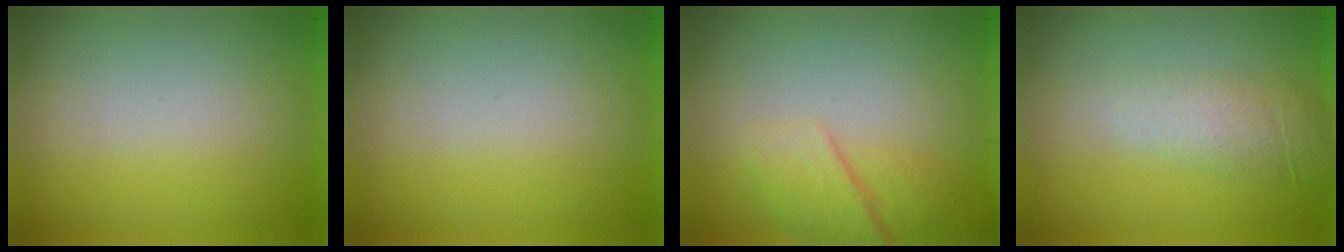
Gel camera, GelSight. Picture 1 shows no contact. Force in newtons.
{"total": 0.0}
{"total": 2.5}
{"total": 2.0}